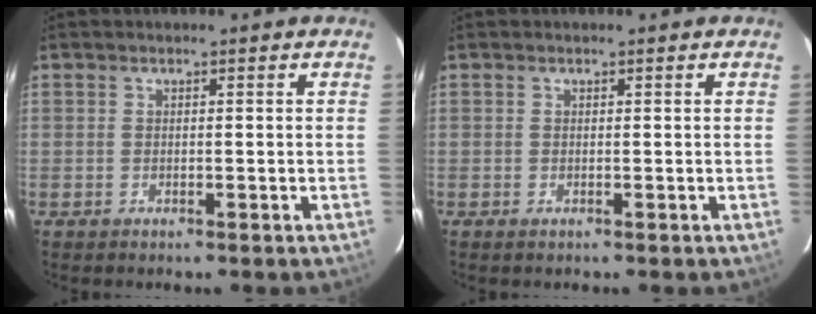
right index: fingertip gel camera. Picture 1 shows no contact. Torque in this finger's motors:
{"motor_torque": [0.05, -0.09, 0.10, 0.01]}